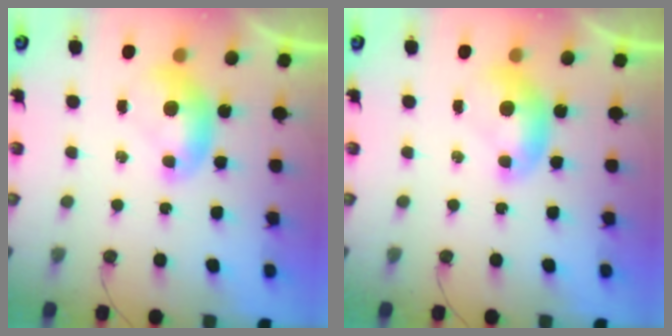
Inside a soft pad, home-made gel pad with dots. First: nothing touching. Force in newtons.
{"total": 0.0}